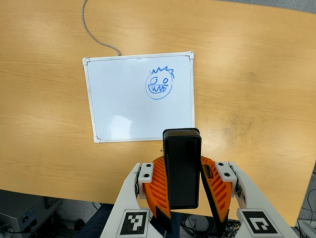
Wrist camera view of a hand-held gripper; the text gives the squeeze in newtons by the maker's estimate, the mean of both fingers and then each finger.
{"total": 5.5, "left": 5.4, "right": 5.7}